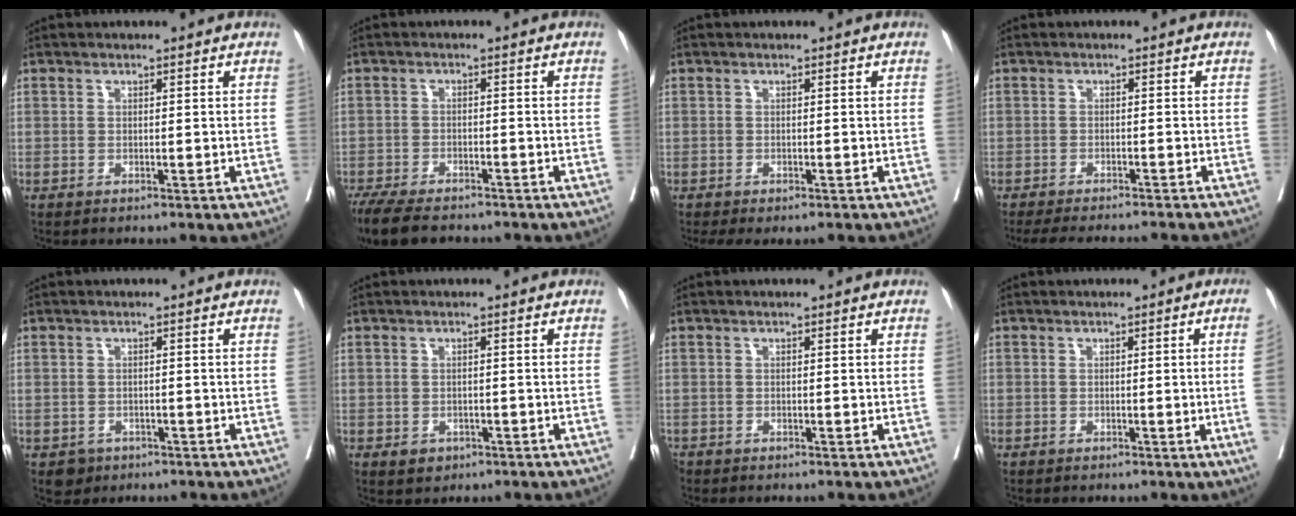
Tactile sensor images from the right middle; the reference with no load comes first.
{"total": 9.9, "force": [-8.2, 2.9, 4.8], "torque": [-0.080, -0.014, -0.129]}
{"total": 3.2, "force": [-2.5, 1.2, 1.6], "torque": [-0.018, -0.009, -0.036]}
{"total": 12.7, "force": [-11.7, 0.6, 4.9], "torque": [-0.061, -0.018, -0.151]}
{"total": 2.3, "force": [-1.4, 1.9, 0.4], "torque": [-0.004, 0.005, -0.018]}
{"total": 2.0, "force": [-1.1, 1.6, 0.7], "torque": [-0.008, 0.003, -0.007]}
{"total": 1.5, "force": [-1.2, 0.7, 0.4], "torque": [-0.014, -0.005, -0.024]}
{"total": 3.9, "force": [-0.5, -1.4, 3.6], "torque": [-0.037, -0.008, -0.006]}